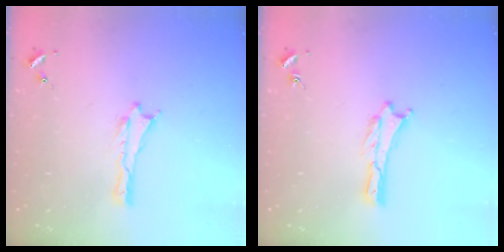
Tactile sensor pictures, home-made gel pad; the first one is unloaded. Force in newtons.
{"total": 0.0}